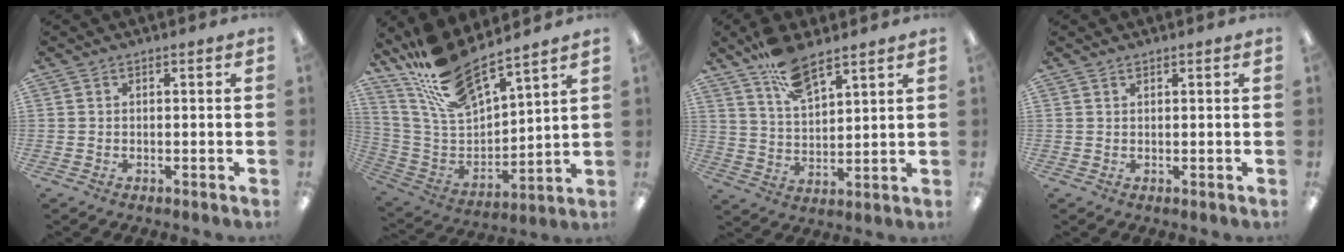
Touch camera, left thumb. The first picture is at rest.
{"total": 17.5, "force": [15.0, 4.5, 7.6], "torque": [-0.177, -0.093, 0.273]}
{"total": 10.9, "force": [8.2, 4.0, 5.9], "torque": [-0.112, -0.038, 0.150]}
{"total": 0.7, "force": [0.6, 0.3, 0.3], "torque": [-0.007, 0.000, 0.012]}